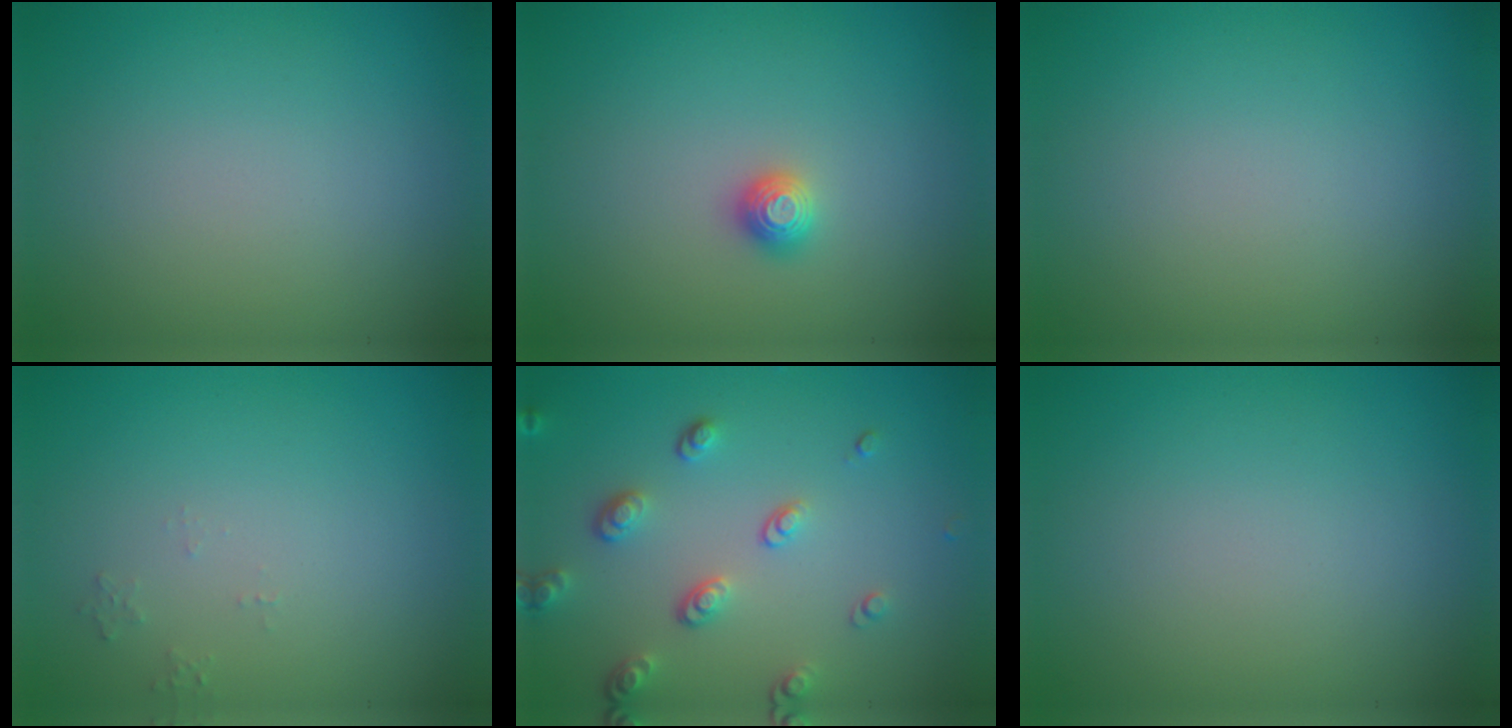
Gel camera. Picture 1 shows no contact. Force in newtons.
{"total": 1.1, "press": 1.1, "slide": 0.2}
{"total": 0.0}
{"total": 0.8, "press": 0.7, "slide": 0.2}
{"total": 3.2, "press": 2.6, "slide": 1.8}
{"total": 0.0}